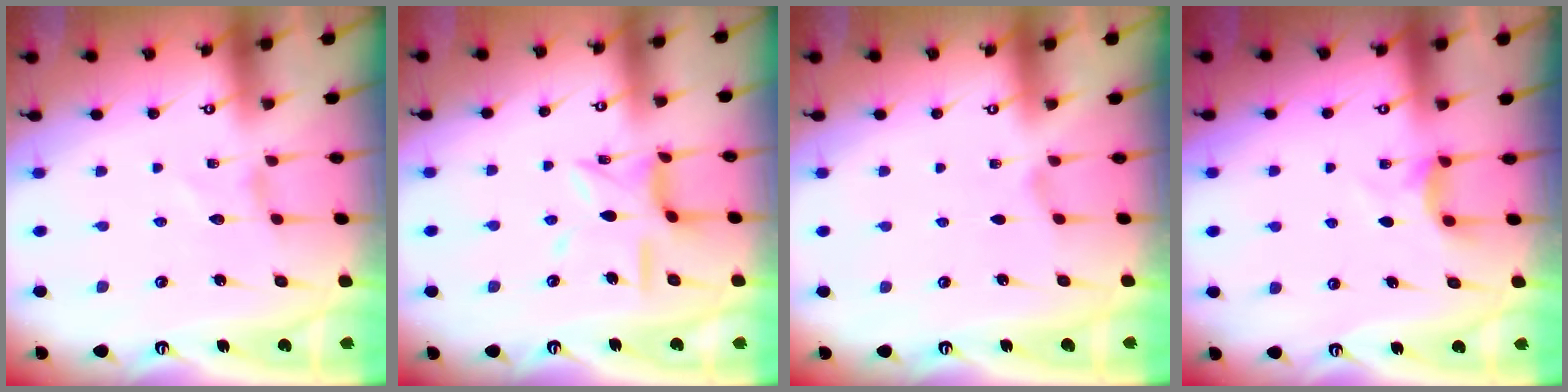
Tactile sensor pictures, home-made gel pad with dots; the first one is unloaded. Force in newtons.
{"total": 10.7, "press": 10.7, "slide": 0.8}
{"total": 0.7, "press": 0.6, "slide": 0.2}
{"total": 4.9, "press": 4.9, "slide": 0.4}